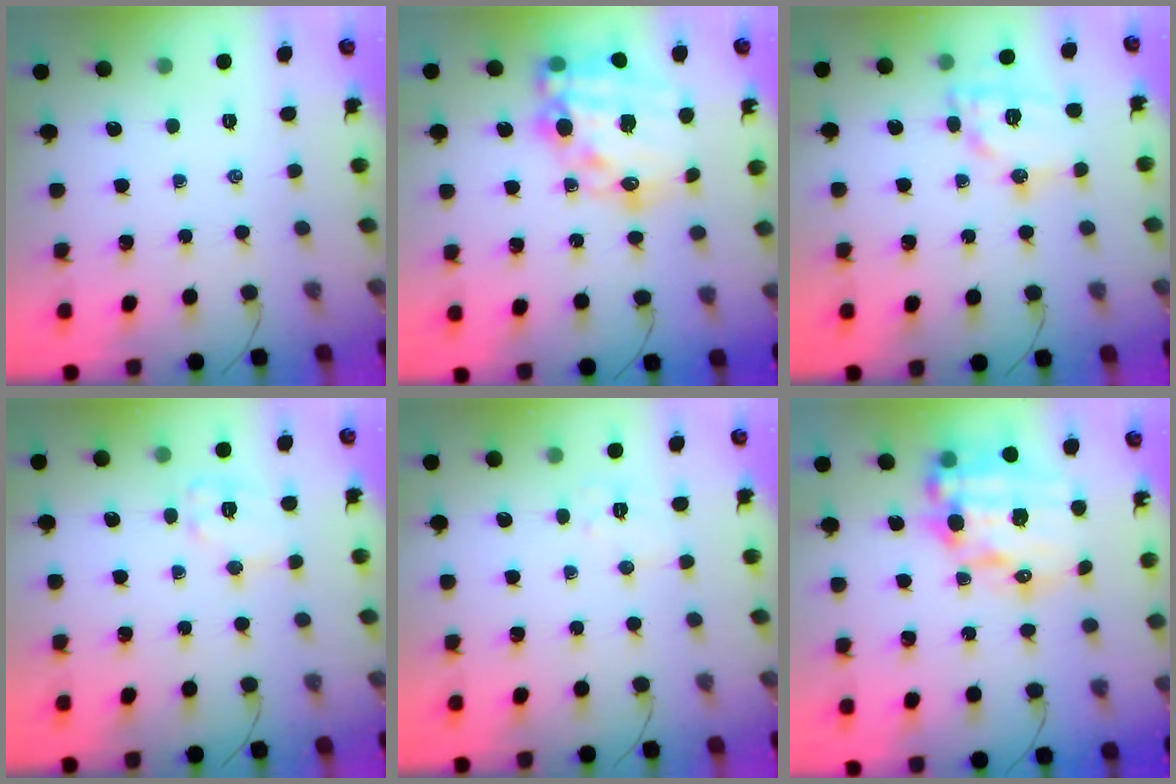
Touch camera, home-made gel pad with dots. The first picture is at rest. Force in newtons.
{"total": 22.1, "press": 21.6, "slide": 4.4}
{"total": 13.6, "press": 13.6, "slide": 1.0}
{"total": 9.7, "press": 9.7, "slide": 0.8}
{"total": 5.9, "press": 5.8, "slide": 0.9}
{"total": 18.9, "press": 18.5, "slide": 4.0}